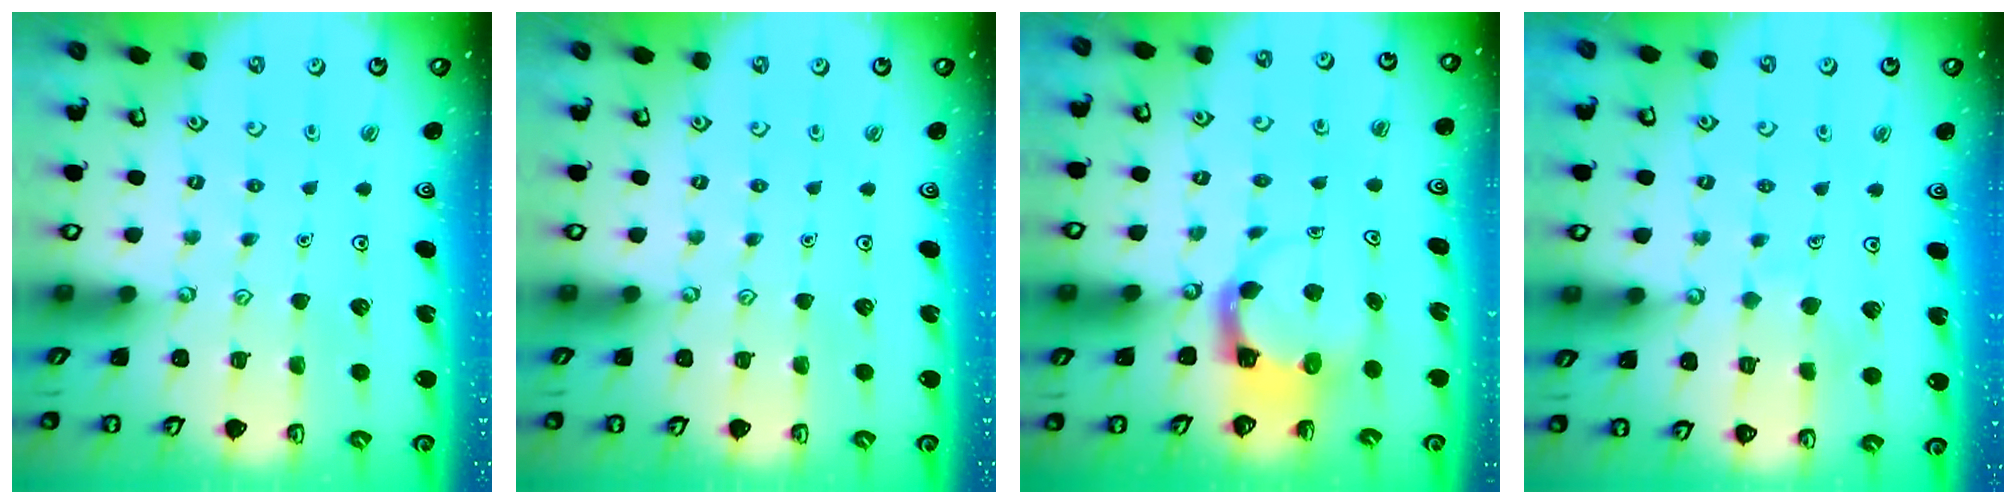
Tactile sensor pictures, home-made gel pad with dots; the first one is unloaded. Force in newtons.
{"total": 0.0}
{"total": 4.0, "press": 3.9, "slide": 0.4}
{"total": 5.6, "press": 5.6, "slide": 0.3}